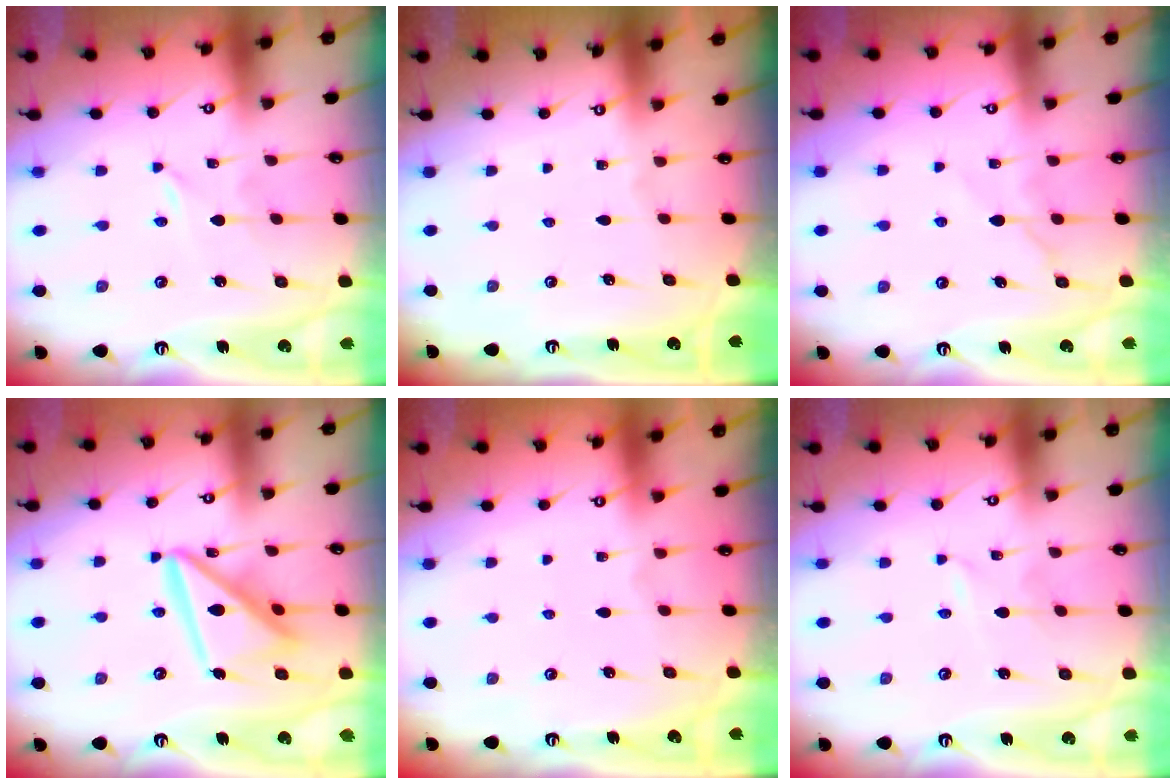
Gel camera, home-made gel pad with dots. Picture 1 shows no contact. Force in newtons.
{"total": 0.0}
{"total": 6.1, "press": 6.0, "slide": 0.6}
{"total": 14.7, "press": 14.6, "slide": 1.5}
{"total": 0.6, "press": 0.6, "slide": 0.1}
{"total": 1.1, "press": 1.1, "slide": 0.1}